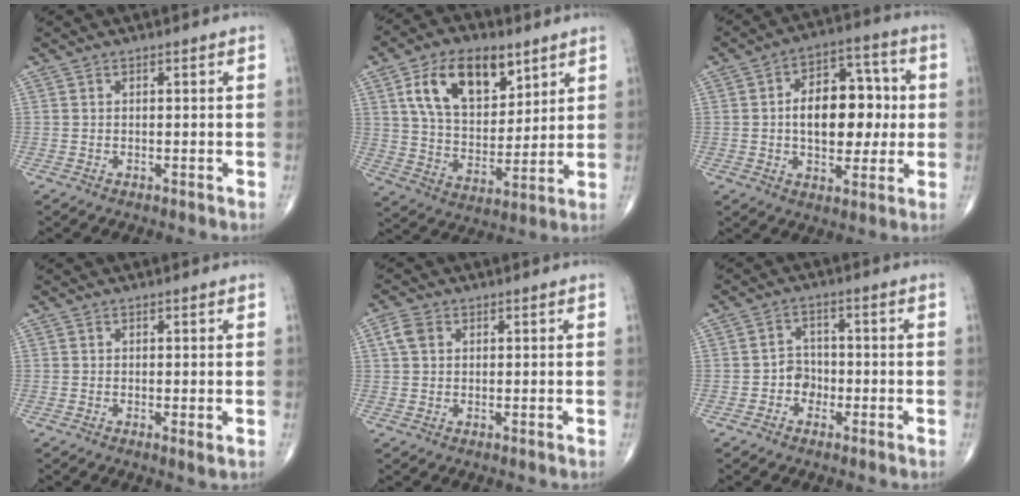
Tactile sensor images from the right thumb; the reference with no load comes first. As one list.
[{"total": 16.5, "force": [7.8, 9.4, 11.1], "torque": [-0.152, -0.030, 0.146]}, {"total": 15.0, "force": [0.6, 8.9, 12.1], "torque": [-0.144, 0.025, 0.009]}, {"total": 1.1, "force": [0.0, 0.2, 1.1], "torque": [-0.019, -0.007, -0.003]}, {"total": 3.2, "force": [1.1, 2.4, 1.9], "torque": [-0.037, 0.007, 0.020]}, {"total": 3.6, "force": [-1.3, 3.0, 1.4], "torque": [0.001, 0.014, -0.030]}]